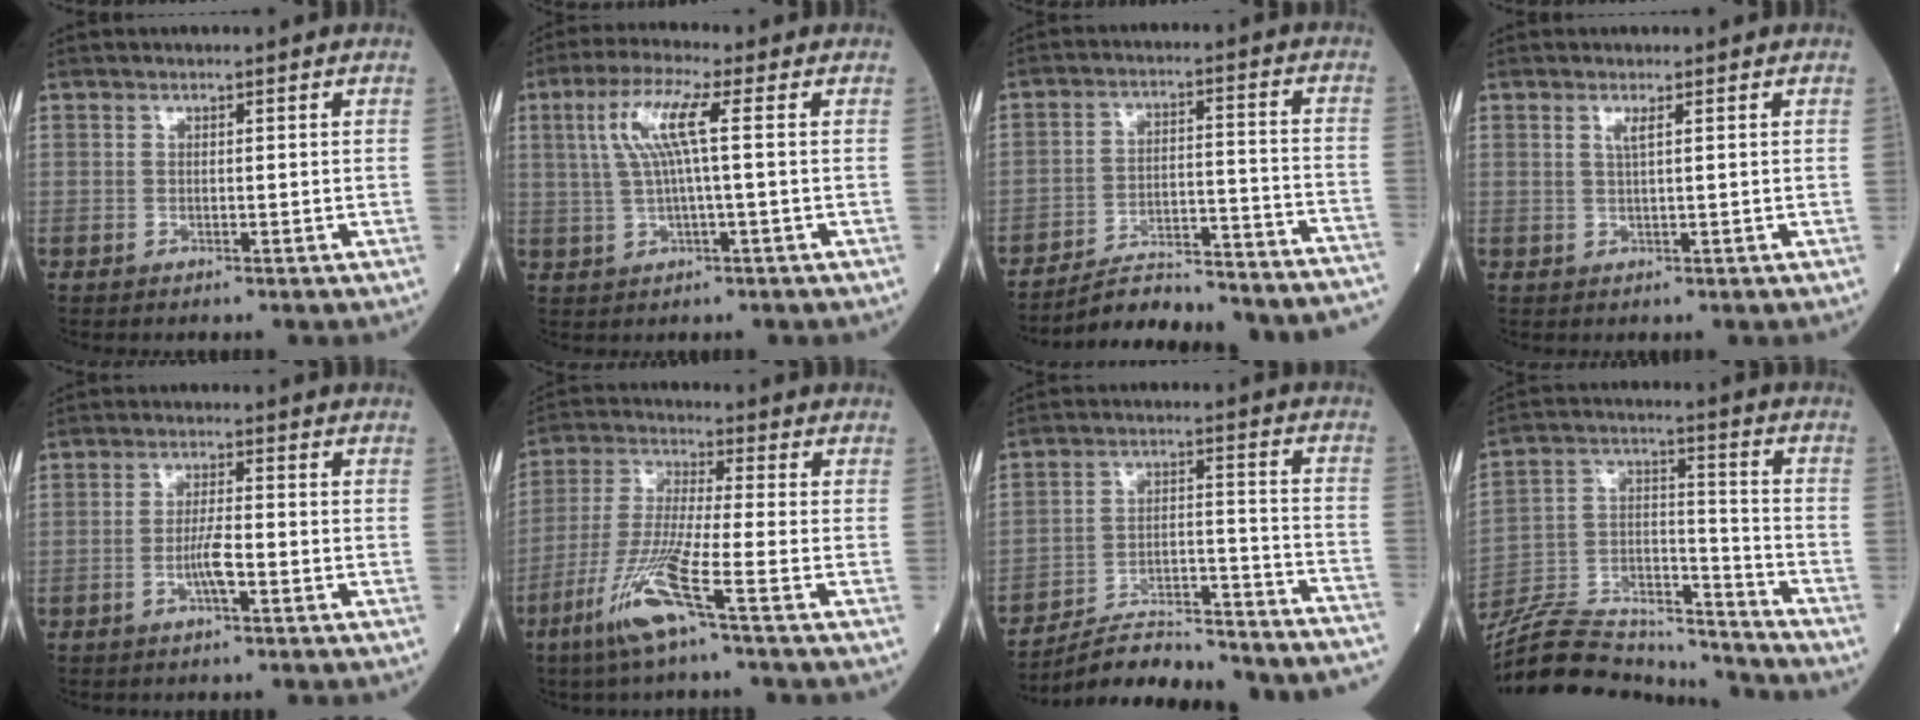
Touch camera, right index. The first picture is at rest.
{"total": 7.2, "force": [1.5, 0.0, 7.0], "torque": [-0.150, 0.018, 0.032]}
{"total": 22.6, "force": [-21.5, 1.9, 6.7], "torque": [-0.055, 0.002, -0.293]}
{"total": 1.3, "force": [0.6, -0.2, 1.1], "torque": [-0.028, -0.002, 0.011]}
{"total": 3.7, "force": [-1.4, 0.1, 3.5], "torque": [-0.068, -0.001, -0.027]}
{"total": 10.5, "force": [-5.6, -1.0, 8.8], "torque": [-0.187, -0.021, -0.118]}
{"total": 26.0, "force": [-24.5, 2.5, 8.4], "torque": [-0.075, 0.006, -0.342]}
{"total": 21.7, "force": [-20.4, 3.8, 6.1], "torque": [-0.150, 0.016, -0.338]}